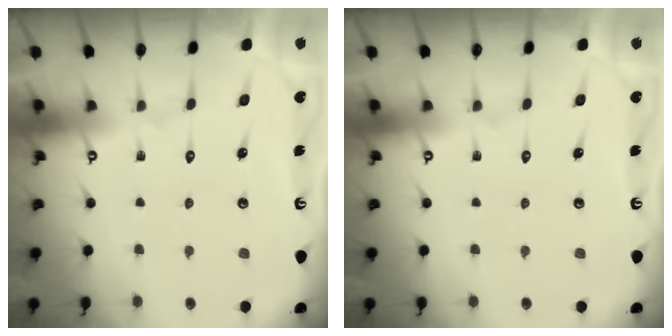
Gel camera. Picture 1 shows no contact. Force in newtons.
{"total": 0.0}